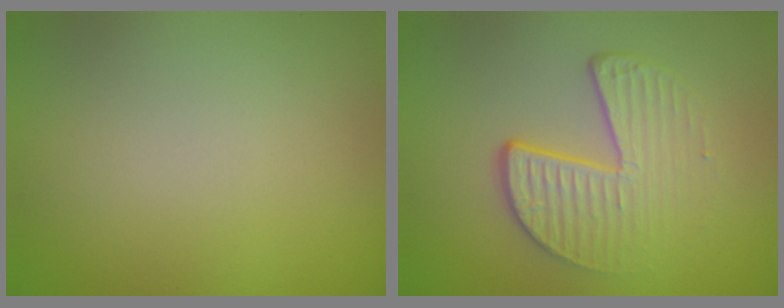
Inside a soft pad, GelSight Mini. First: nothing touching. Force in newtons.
{"total": 4.5, "press": 2.9, "slide": 3.4}